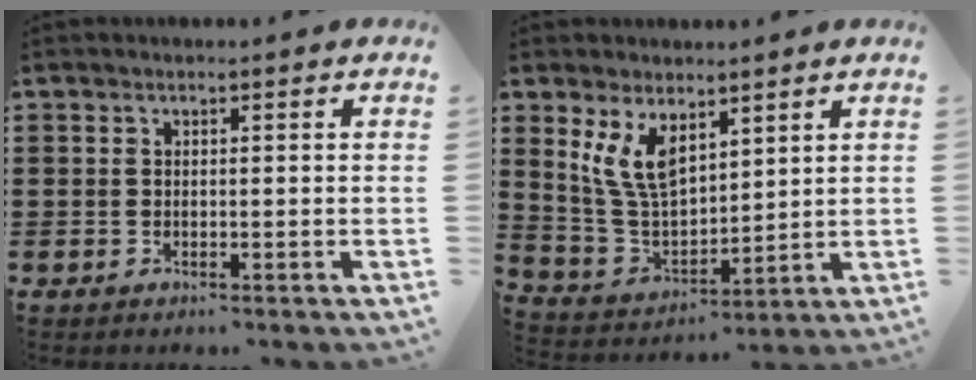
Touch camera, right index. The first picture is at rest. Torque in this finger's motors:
{"motor_torque": [1.38, 0.76, 0.60, 0.21]}